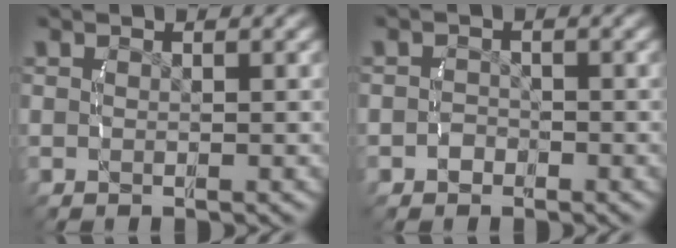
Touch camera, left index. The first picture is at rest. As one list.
[{"total": 1.2, "force": [-0.9, 0.7, 0.1], "torque": [-0.002, -0.004, -0.016]}]